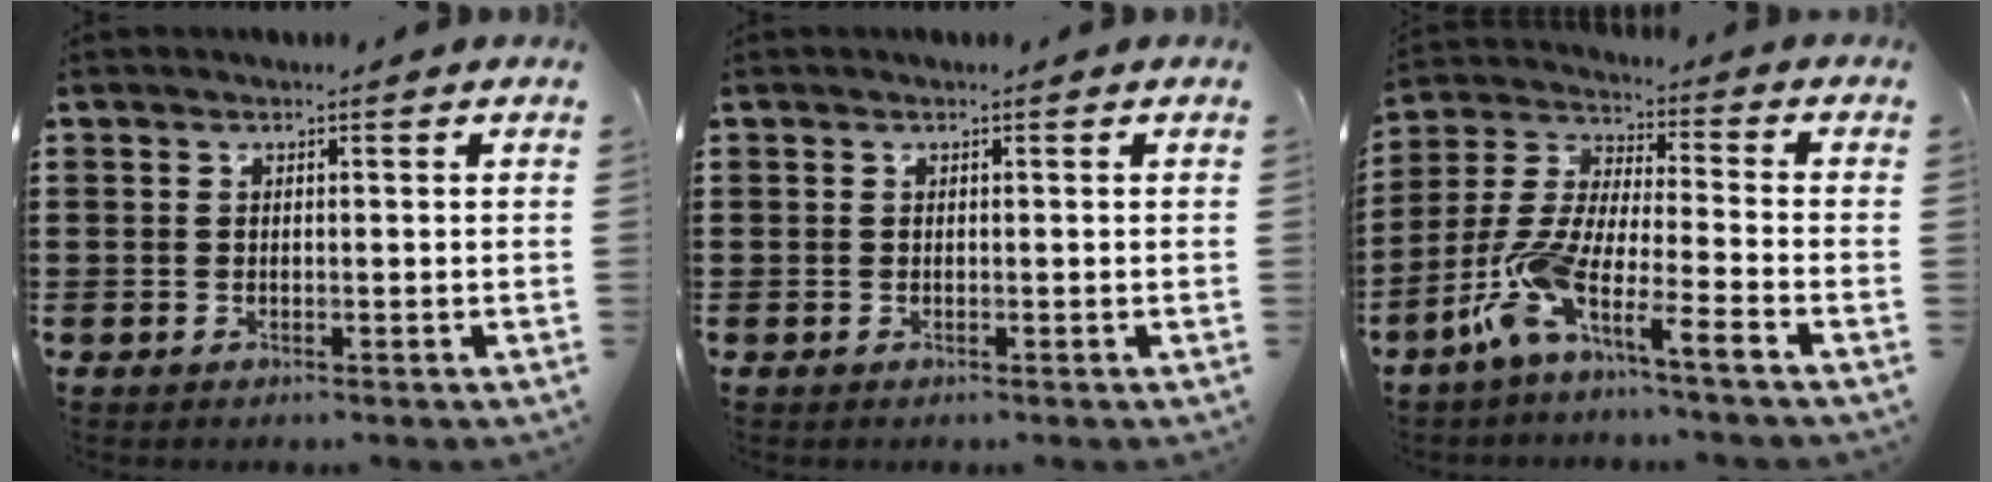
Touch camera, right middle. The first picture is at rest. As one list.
[{"total": 0.0}, {"total": 8.4, "force": [-6.8, -0.4, 4.9], "torque": [-0.140, -0.029, -0.149]}]